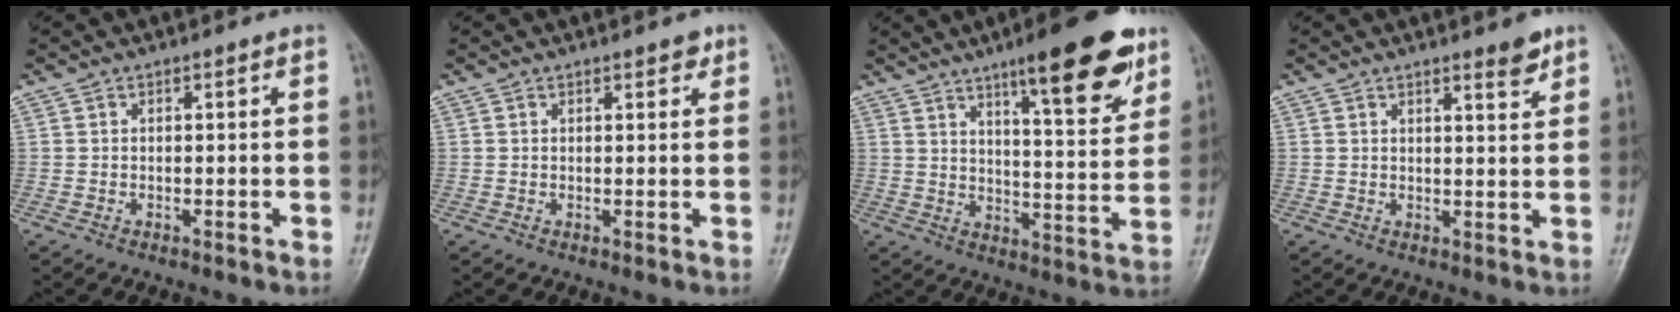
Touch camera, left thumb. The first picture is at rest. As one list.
[{"total": 1.8, "force": [1.2, 0.9, 1.0], "torque": [0.001, -0.004, 0.012]}, {"total": 16.8, "force": [10.3, 4.1, 12.6], "torque": [-0.147, -0.052, 0.152]}, {"total": 3.7, "force": [2.7, 0.9, 2.4], "torque": [-0.023, -0.019, 0.037]}]